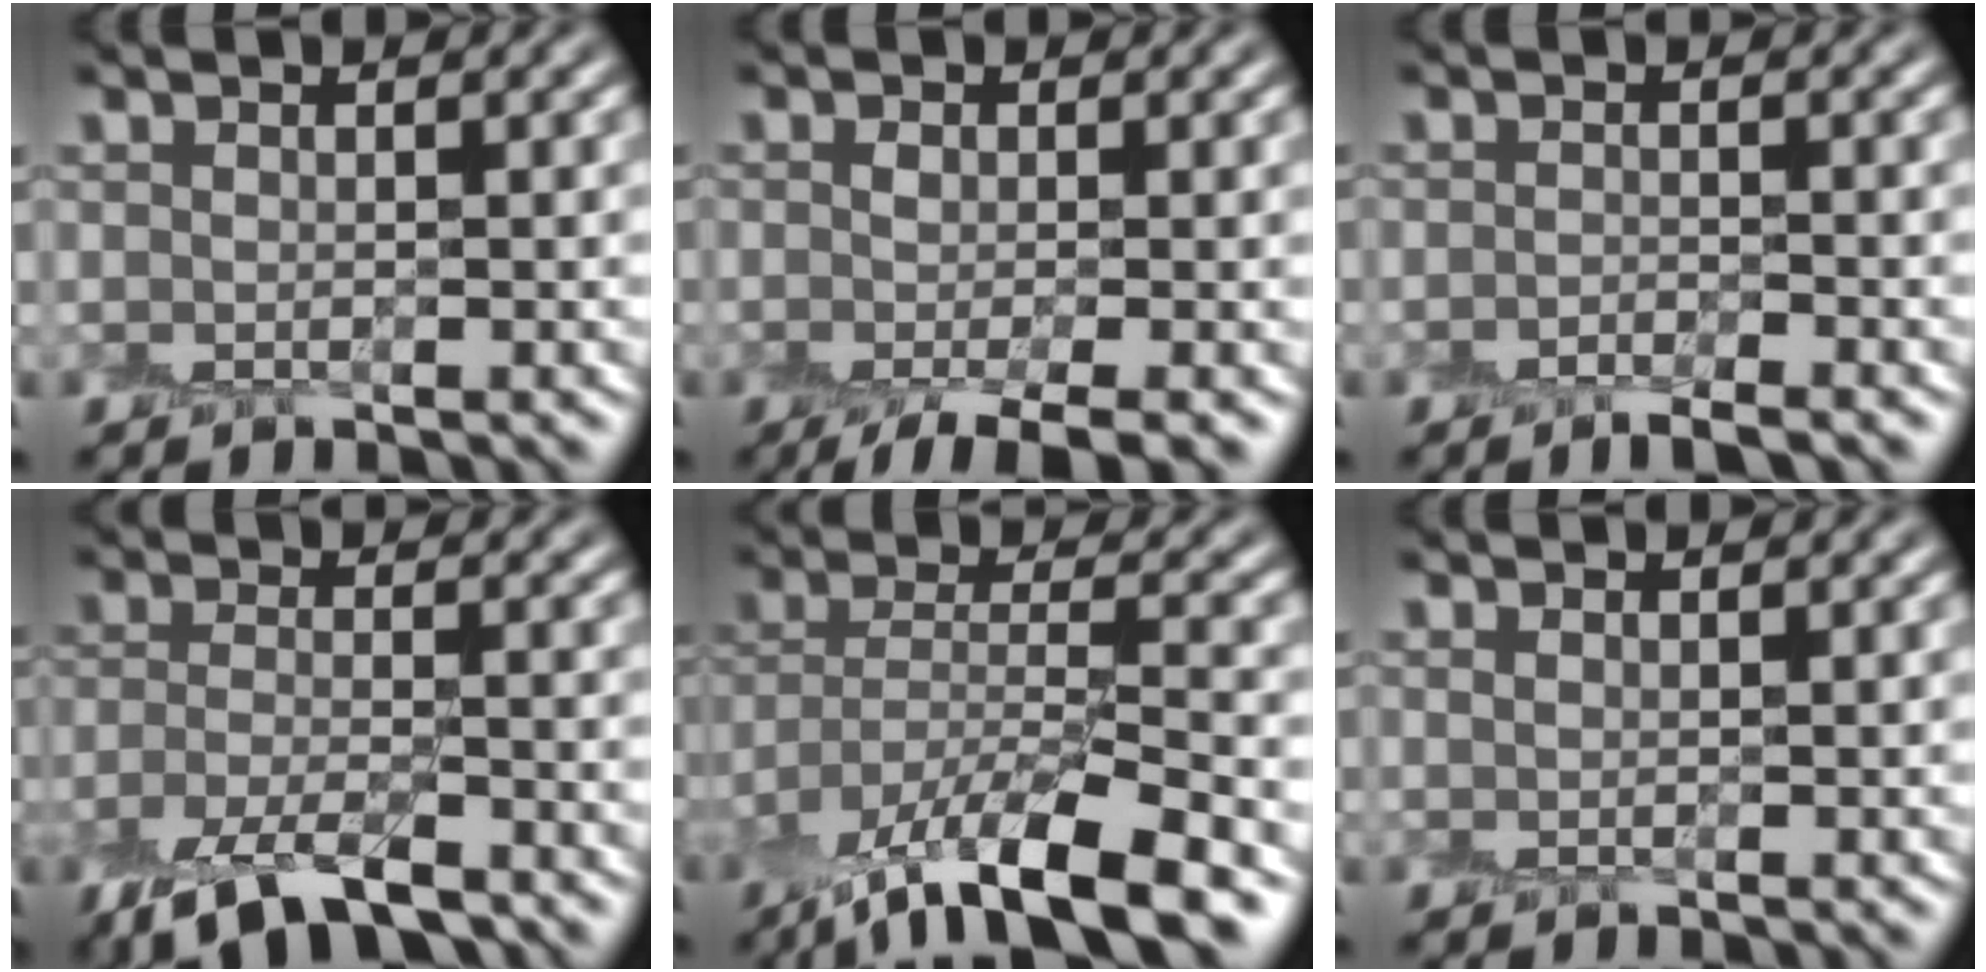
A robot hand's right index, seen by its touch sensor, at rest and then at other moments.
{"total": 4.1, "force": [-2.1, 1.1, 3.3], "torque": [-0.056, -0.005, -0.044]}
{"total": 1.9, "force": [-1.6, 0.3, 1.0], "torque": [-0.017, -0.005, -0.031]}
{"total": 6.4, "force": [-4.5, 2.4, 3.9], "torque": [-0.081, -0.013, -0.089]}
{"total": 10.5, "force": [-7.2, 3.0, 7.1], "torque": [-0.122, -0.005, -0.137]}
{"total": 0.5, "force": [0.4, 0.3, 0.3], "torque": [-0.005, 0.000, 0.008]}